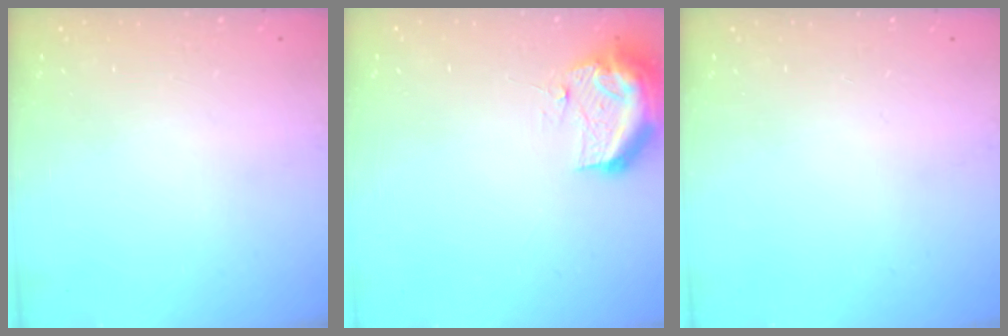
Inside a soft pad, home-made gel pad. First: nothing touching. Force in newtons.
{"total": 11.7, "press": 11.7, "slide": 1.3}
{"total": 0.0}